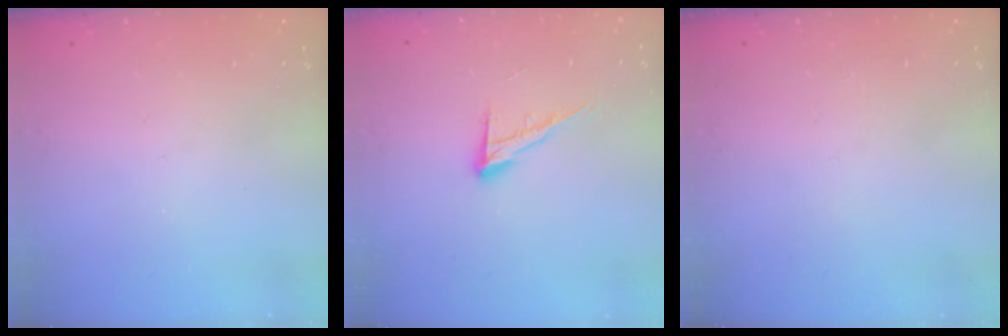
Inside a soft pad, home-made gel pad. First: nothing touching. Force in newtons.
{"total": 10.6, "press": 10.5, "slide": 1.6}
{"total": 0.0}